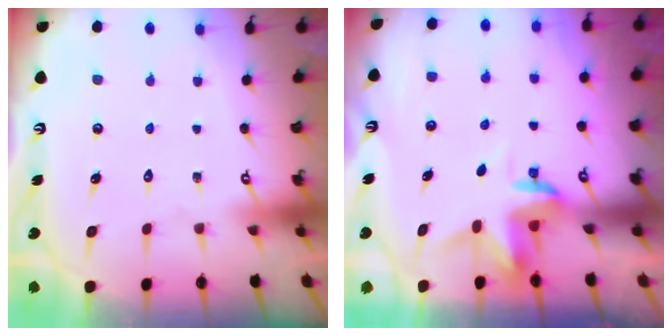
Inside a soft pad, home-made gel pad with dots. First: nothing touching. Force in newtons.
{"total": 3.5, "press": 3.5, "slide": 0.2}